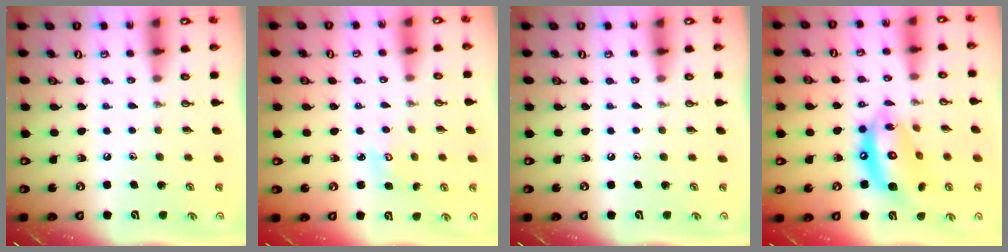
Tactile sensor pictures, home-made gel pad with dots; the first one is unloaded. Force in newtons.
{"total": 3.1, "press": 3.1, "slide": 0.4}
{"total": 0.0}
{"total": 15.0, "press": 14.9, "slide": 1.6}